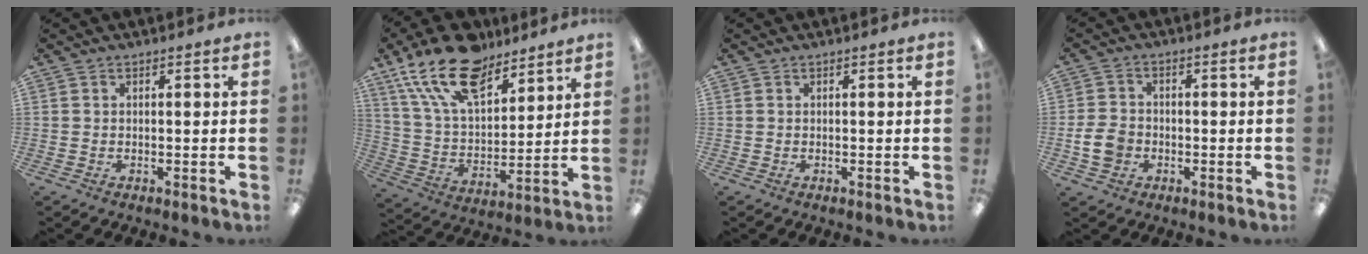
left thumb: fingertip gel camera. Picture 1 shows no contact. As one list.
[{"total": 18.9, "force": [13.1, 9.2, 10.0], "torque": [-0.189, -0.063, 0.238]}, {"total": 0.0}, {"total": 5.9, "force": [-1.5, 4.6, 3.4], "torque": [-0.076, 0.006, -0.029]}]